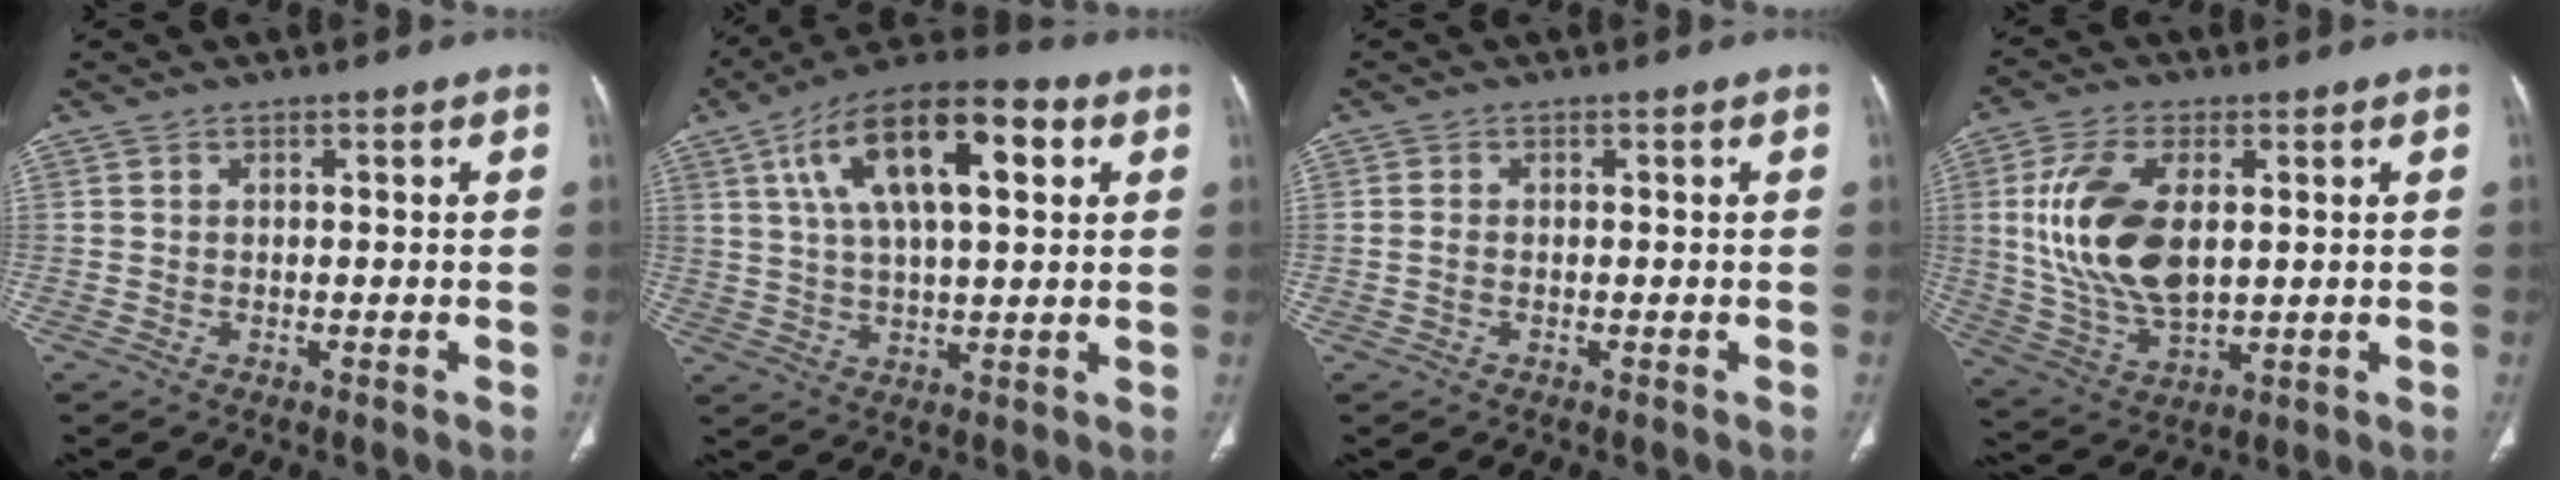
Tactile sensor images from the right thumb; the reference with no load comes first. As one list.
[{"total": 18.7, "force": [6.4, 7.8, 15.7], "torque": [-0.253, 0.010, 0.100]}, {"total": 1.3, "force": [-0.2, 0.8, 1.0], "torque": [-0.025, 0.000, -0.003]}, {"total": 16.1, "force": [2.4, 8.6, 13.4], "torque": [-0.269, -0.010, 0.055]}]